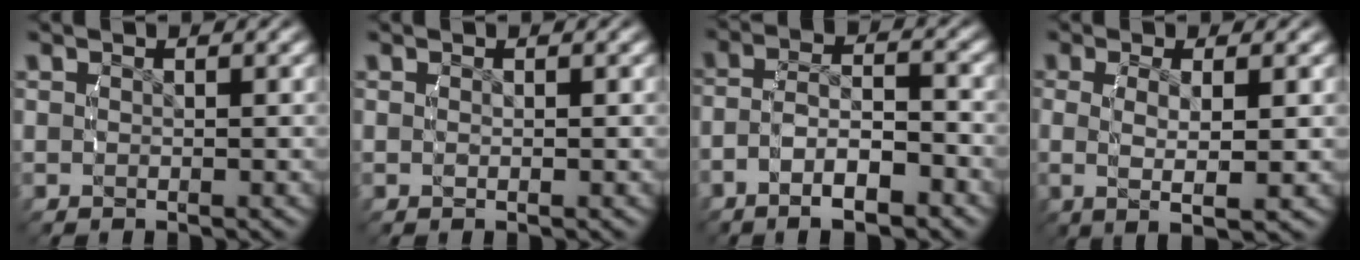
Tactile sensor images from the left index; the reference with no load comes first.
{"total": 0.7, "force": [-0.1, -0.5, 0.5], "torque": [-0.011, -0.003, 0.002]}
{"total": 5.0, "force": [-2.6, 2.2, 3.7], "torque": [-0.070, -0.003, -0.042]}
{"total": 4.7, "force": [0.0, 1.4, 4.5], "torque": [-0.086, -0.004, 0.008]}